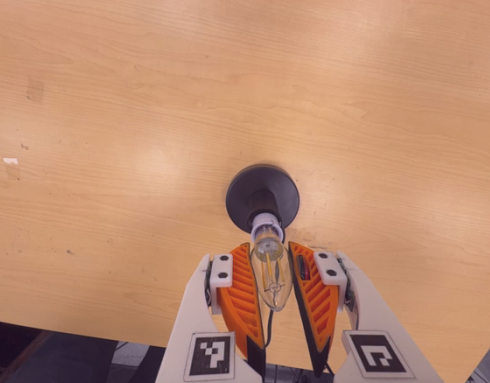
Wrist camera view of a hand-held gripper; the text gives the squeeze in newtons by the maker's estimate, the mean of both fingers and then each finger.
{"total": 13.2, "left": 14.5, "right": 12.0}